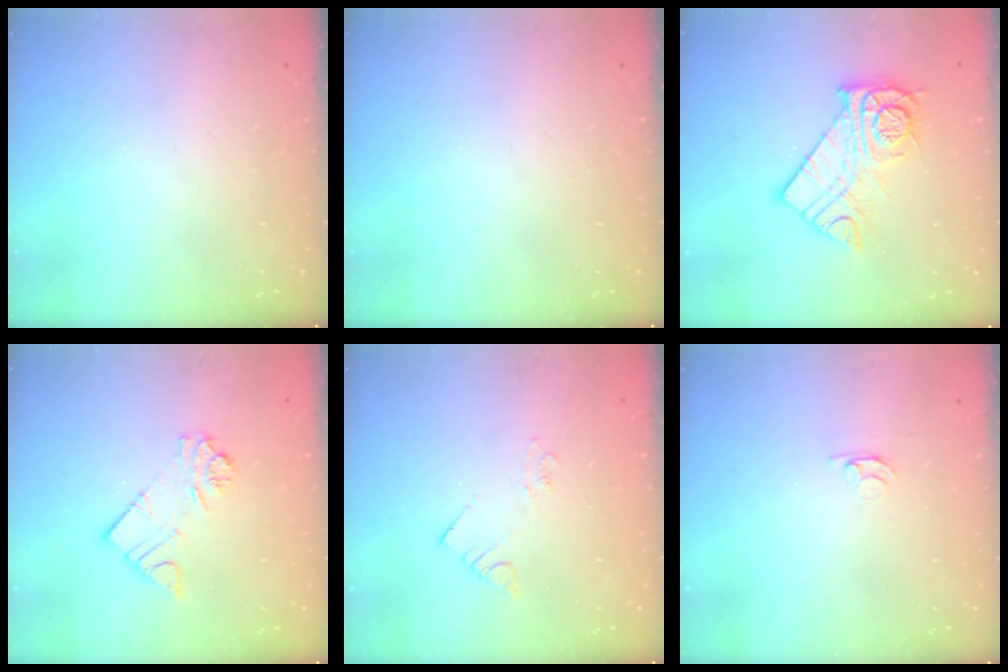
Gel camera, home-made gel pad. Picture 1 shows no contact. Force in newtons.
{"total": 0.0}
{"total": 13.7, "press": 13.6, "slide": 1.3}
{"total": 7.8, "press": 7.8, "slide": 0.8}
{"total": 1.9, "press": 1.9, "slide": 0.3}
{"total": 2.1, "press": 2.1, "slide": 0.2}